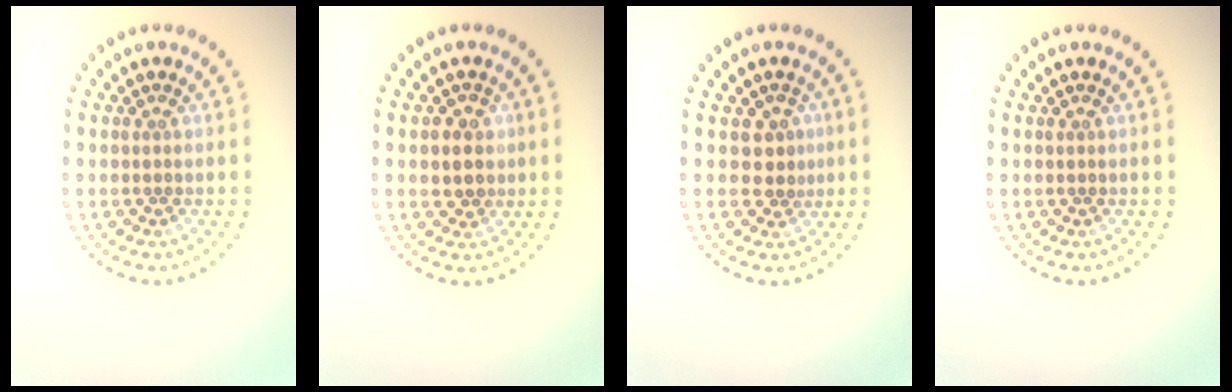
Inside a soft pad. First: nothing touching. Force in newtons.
{"total": 2.0, "press": 1.9, "slide": 0.6}
{"total": 1.8, "press": 1.5, "slide": 1.1}
{"total": 0.0}